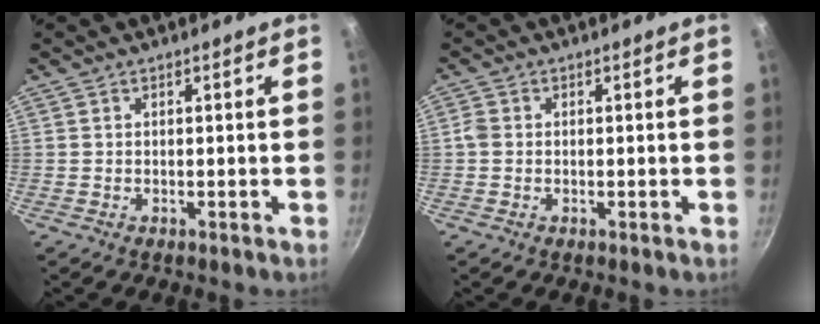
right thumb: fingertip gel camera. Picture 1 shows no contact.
{"total": 1.7, "force": [-0.1, 1.4, 0.9], "torque": [-0.020, 0.005, -0.005]}